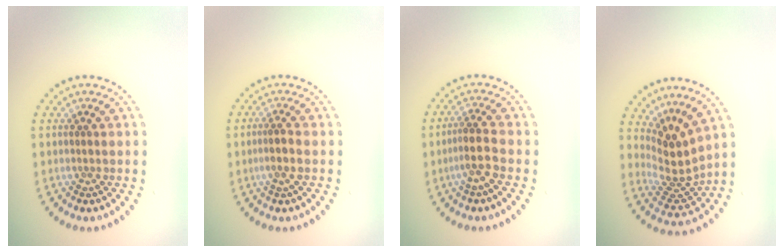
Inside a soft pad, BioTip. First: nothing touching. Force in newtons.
{"total": 1.7, "press": 1.4, "slide": 1.0}
{"total": 2.8, "press": 2.4, "slide": 1.5}
{"total": 3.9, "press": 2.7, "slide": 2.8}